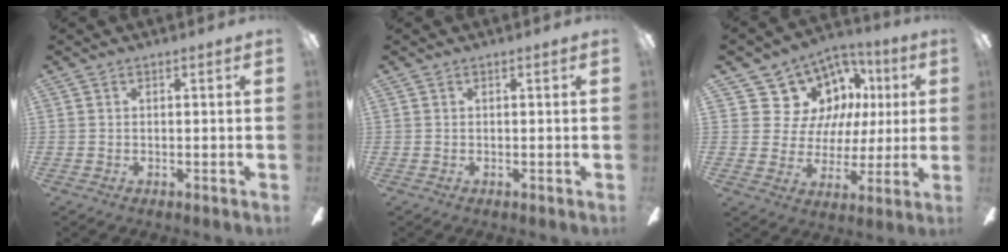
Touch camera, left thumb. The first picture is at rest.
{"total": 0.0}
{"total": 13.7, "force": [6.2, 11.5, 4.0], "torque": [-0.087, -0.031, 0.133]}